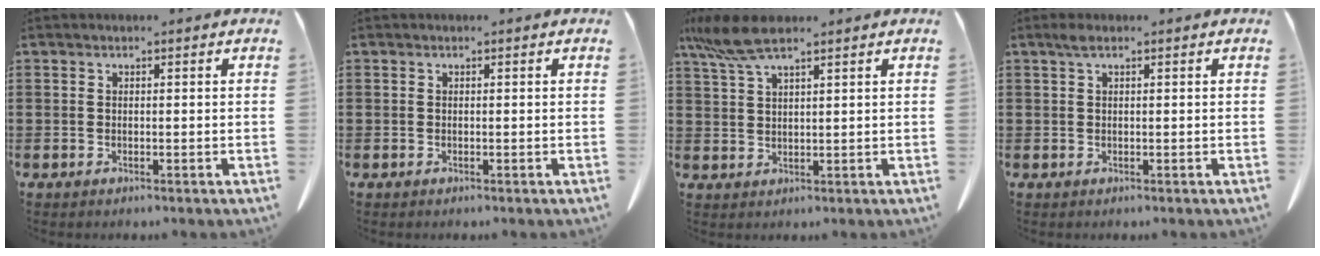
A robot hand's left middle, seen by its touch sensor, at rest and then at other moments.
{"total": 0.0}
{"total": 6.6, "force": [4.7, 1.3, 4.4], "torque": [-0.113, -0.008, 0.081]}
{"total": 1.3, "force": [0.6, 0.3, 1.1], "torque": [-0.024, 0.003, 0.010]}